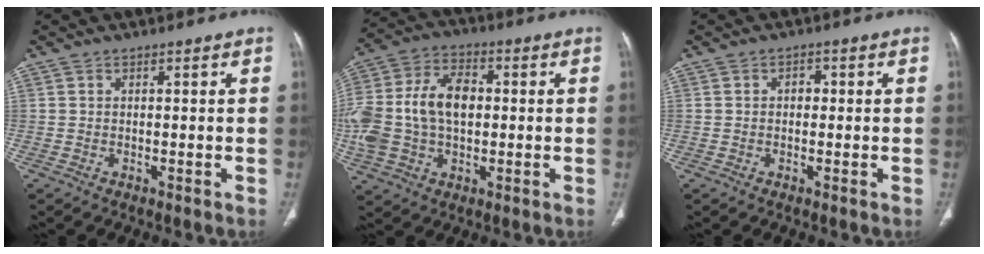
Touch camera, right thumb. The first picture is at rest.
{"total": 19.1, "force": [0.4, 12.9, 14.2], "torque": [-0.314, 0.023, 0.012]}
{"total": 1.7, "force": [0.1, 1.3, 1.1], "torque": [-0.010, 0.007, -0.001]}